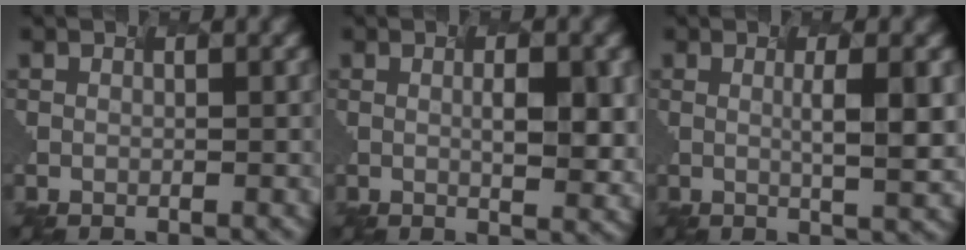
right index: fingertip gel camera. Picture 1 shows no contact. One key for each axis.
{"total": 3.1, "fx": 0.2, "fy": 0.7, "fz": 3.0, "tx": -0.045, "ty": 0.000, "tz": 0.015}
{"total": 3.1, "fx": 0.1, "fy": 0.5, "fz": 3.1, "tx": -0.042, "ty": 0.001, "tz": 0.010}